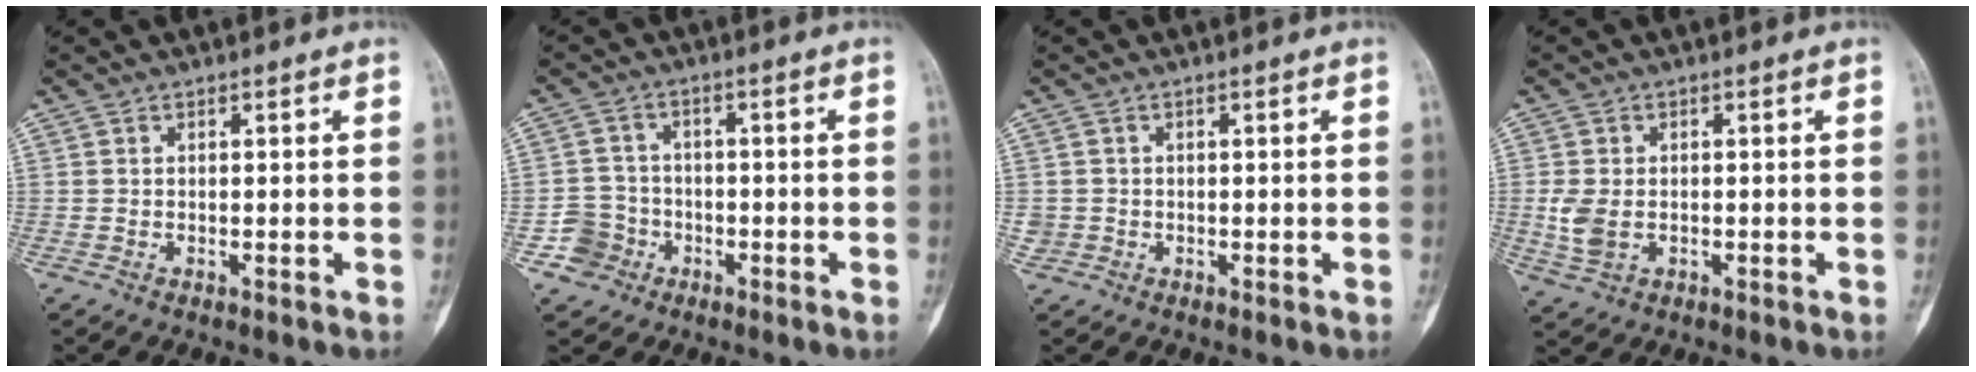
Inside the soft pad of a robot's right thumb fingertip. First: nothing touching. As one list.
[{"total": 5.3, "force": [-2.5, 4.7, 0.1], "torque": [0.032, 0.019, -0.047]}, {"total": 1.5, "force": [-0.3, 1.5, 0.1], "torque": [0.011, 0.006, -0.006]}, {"total": 4.7, "force": [-0.6, 3.1, 3.4], "torque": [-0.076, -0.002, -0.008]}]